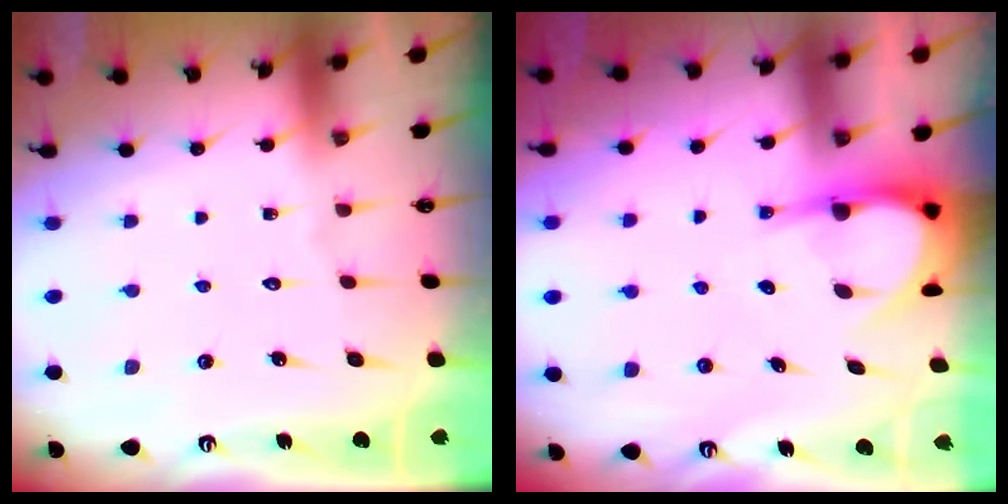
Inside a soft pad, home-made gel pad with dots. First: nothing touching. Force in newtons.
{"total": 5.5, "press": 5.5, "slide": 0.4}